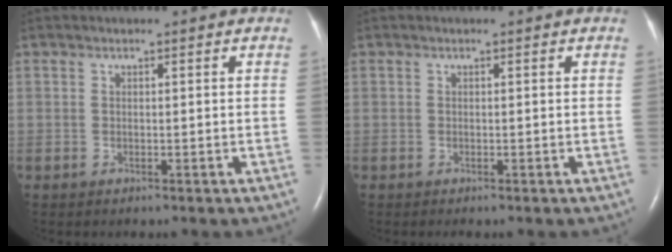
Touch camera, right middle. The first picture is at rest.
{"total": 0.0}